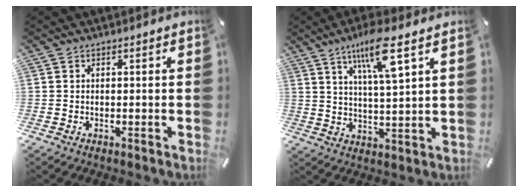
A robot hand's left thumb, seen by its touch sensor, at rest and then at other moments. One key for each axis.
{"total": 11.1, "fx": 6.6, "fy": 2.0, "fz": 8.7, "tx": -0.158, "ty": -0.018, "tz": 0.109}